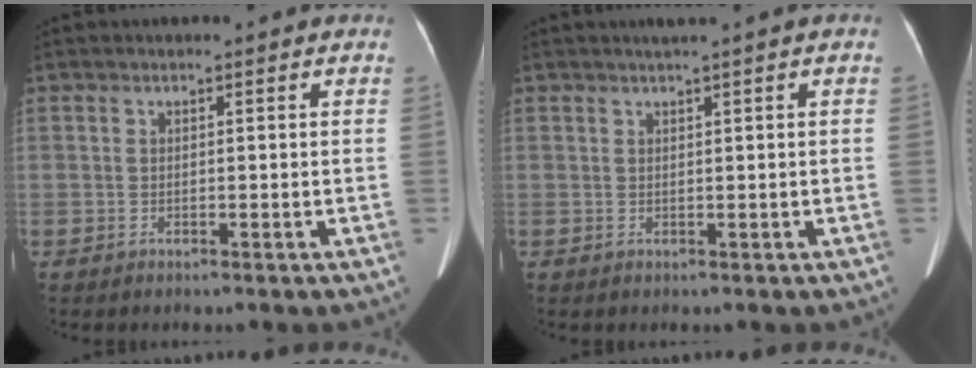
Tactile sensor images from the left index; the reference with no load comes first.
{"total": 1.0, "force": [0.5, -0.2, 0.8], "torque": [-0.015, 0.005, 0.015]}